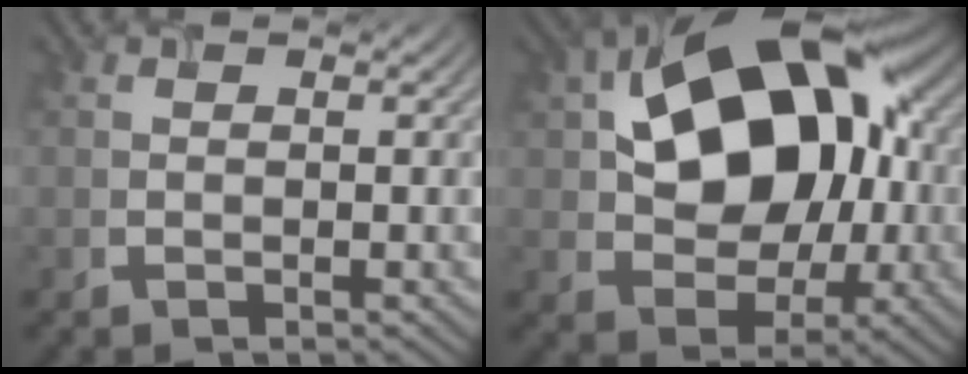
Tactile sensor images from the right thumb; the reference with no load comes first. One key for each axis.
{"total": 16.1, "fx": 2.7, "fy": 11.1, "fz": 11.3, "tx": -0.171, "ty": 0.018, "tz": 0.047}